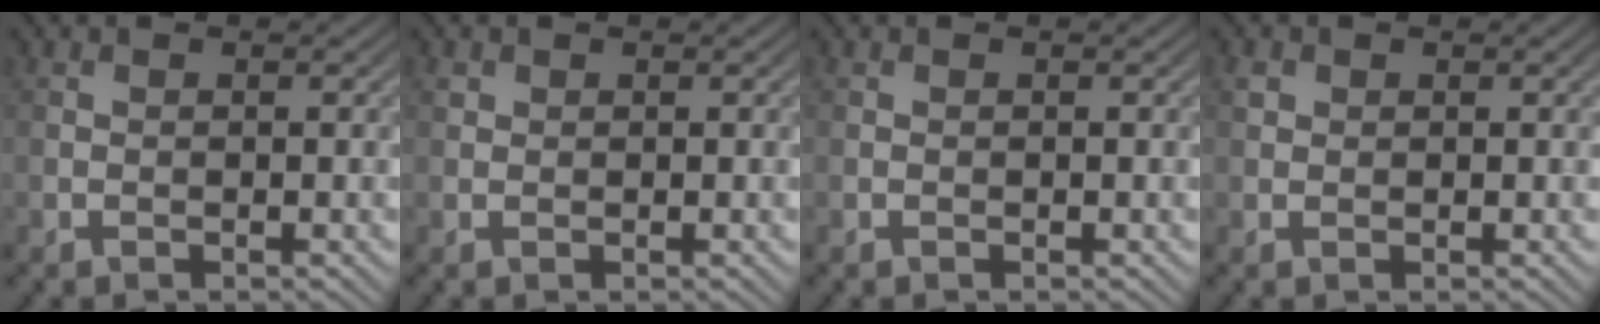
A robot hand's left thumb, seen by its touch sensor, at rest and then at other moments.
{"total": 0.6, "force": [0.3, 0.5, 0.1], "torque": [-0.002, -0.002, 0.007]}
{"total": 0.0}
{"total": 1.0, "force": [0.4, 0.9, 0.3], "torque": [-0.007, 0.000, 0.006]}